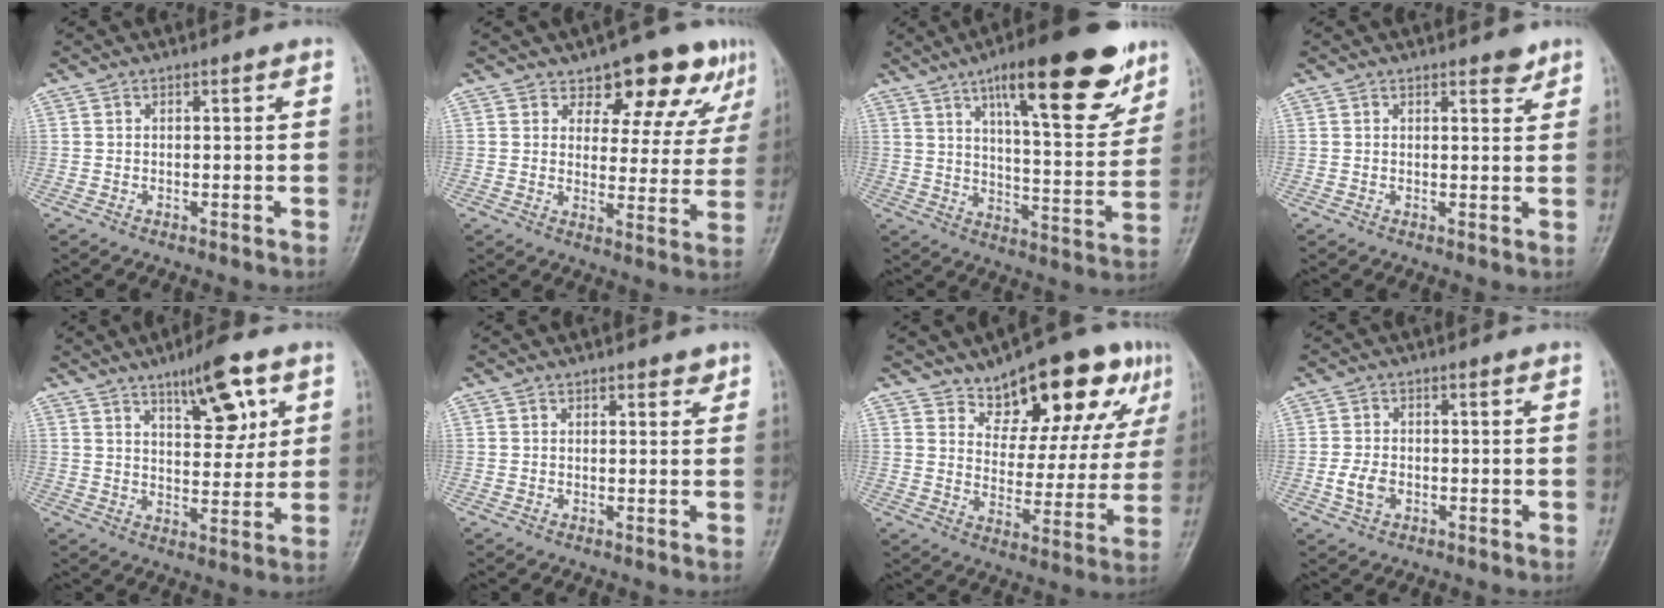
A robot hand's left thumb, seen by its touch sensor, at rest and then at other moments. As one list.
[{"total": 12.3, "force": [8.2, 6.0, 6.9], "torque": [-0.039, -0.045, 0.104]}, {"total": 22.3, "force": [12.9, 6.6, 17.0], "torque": [-0.213, -0.049, 0.197]}, {"total": 2.2, "force": [1.7, 0.9, 1.0], "torque": [-0.003, -0.010, 0.021]}, {"total": 10.7, "force": [5.5, 3.8, 8.3], "torque": [-0.104, -0.031, 0.086]}, {"total": 1.9, "force": [1.4, 1.0, 0.9], "torque": [0.001, -0.006, 0.014]}, {"total": 17.4, "force": [10.3, 7.7, 11.7], "torque": [-0.109, -0.043, 0.155]}, {"total": 3.6, "force": [-1.1, 2.5, 2.3], "torque": [-0.044, 0.003, -0.021]}]